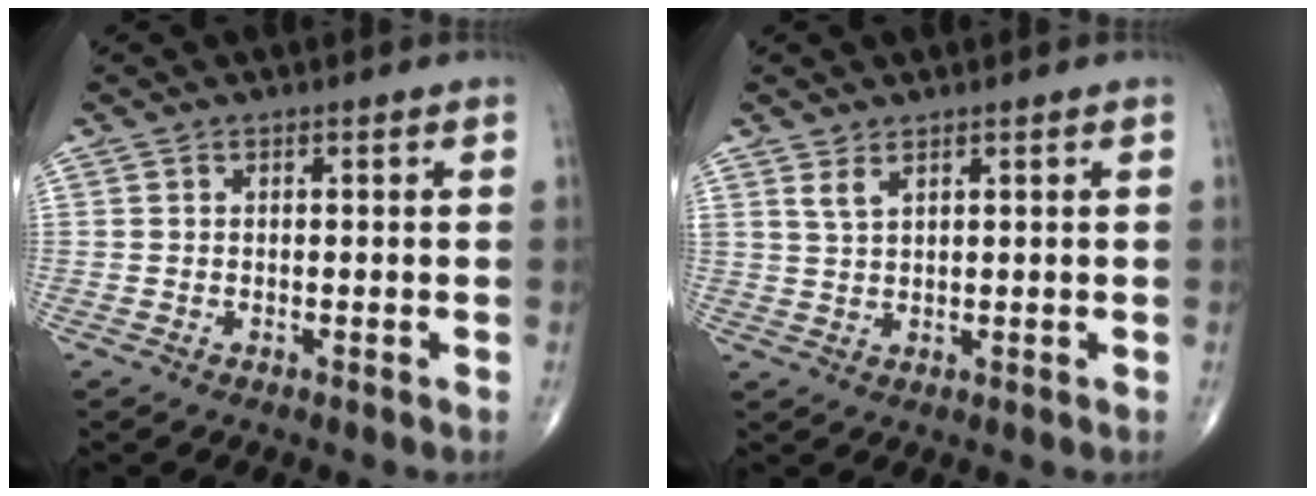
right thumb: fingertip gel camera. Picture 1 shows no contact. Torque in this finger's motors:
{"motor_torque": [0.03, 0.03, 0.63, 0.67, 0.07]}